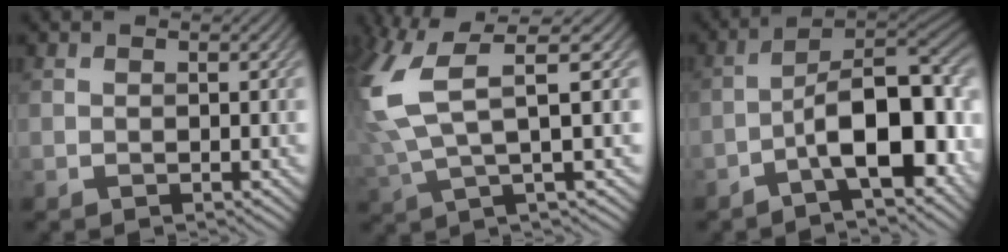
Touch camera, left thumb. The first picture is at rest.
{"total": 8.7, "force": [2.1, 2.2, 8.2], "torque": [-0.192, 0.013, 0.039]}
{"total": 14.3, "force": [-5.0, 5.9, 12.1], "torque": [-0.158, 0.006, -0.081]}